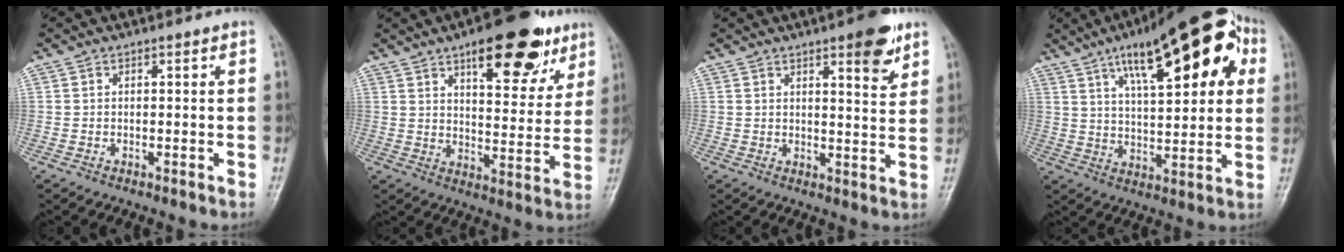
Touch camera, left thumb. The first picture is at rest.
{"total": 18.1, "force": [10.3, 7.5, 12.9], "torque": [-0.129, -0.040, 0.146]}
{"total": 7.6, "force": [4.4, 2.1, 5.8], "torque": [-0.064, -0.024, 0.056]}
{"total": 23.2, "force": [9.9, 8.0, 19.3], "torque": [-0.254, 0.002, 0.146]}